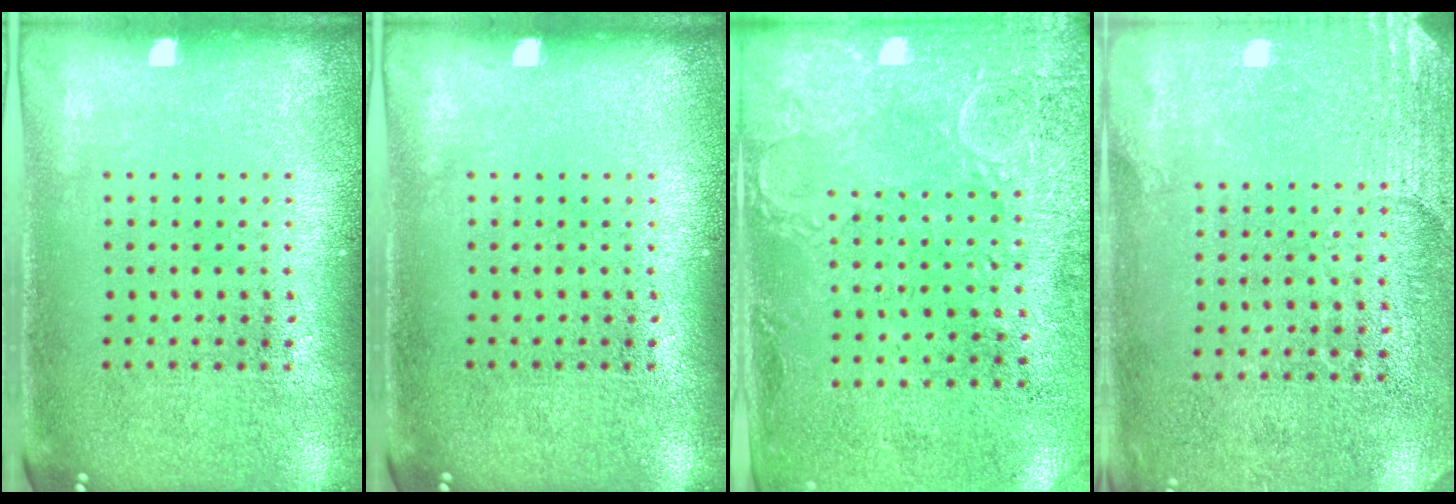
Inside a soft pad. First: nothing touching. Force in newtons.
{"total": 0.0}
{"total": 2.9, "press": 2.3, "slide": 1.8}
{"total": 2.7, "press": 2.4, "slide": 1.3}